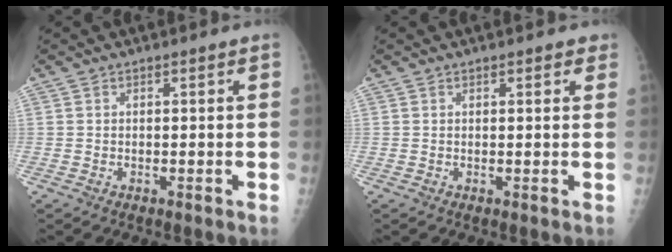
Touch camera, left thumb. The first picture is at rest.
{"total": 1.8, "force": [1.1, 0.9, 1.1], "torque": [-0.003, -0.002, 0.009]}